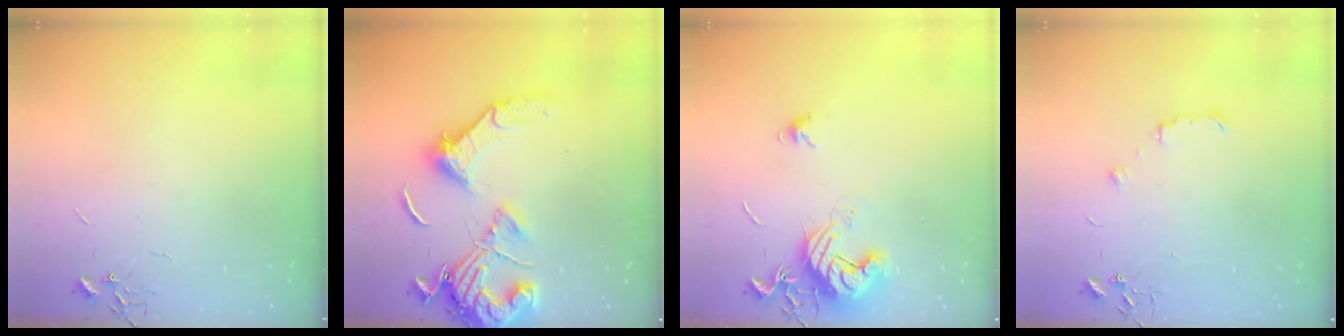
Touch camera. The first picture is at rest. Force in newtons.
{"total": 18.0, "press": 17.7, "slide": 3.3}
{"total": 13.5, "press": 13.5, "slide": 1.1}
{"total": 5.8, "press": 5.8, "slide": 0.8}